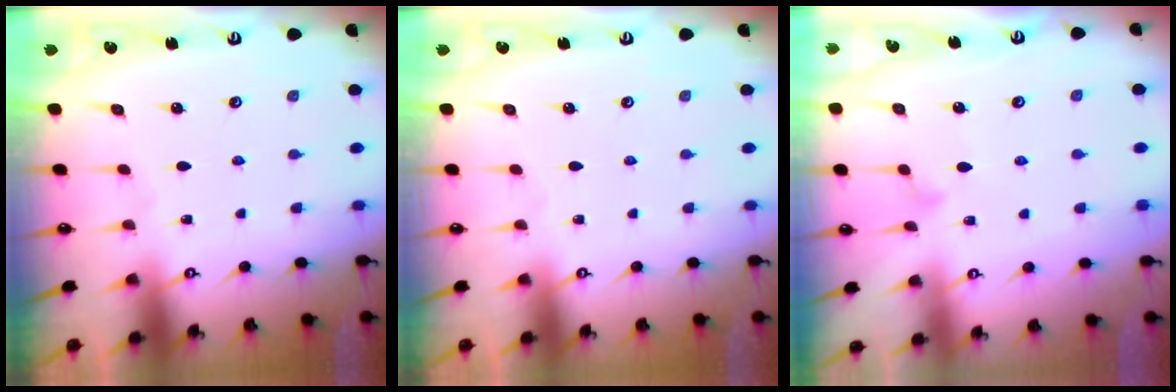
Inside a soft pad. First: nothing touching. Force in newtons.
{"total": 0.0}
{"total": 6.5, "press": 6.5, "slide": 0.4}